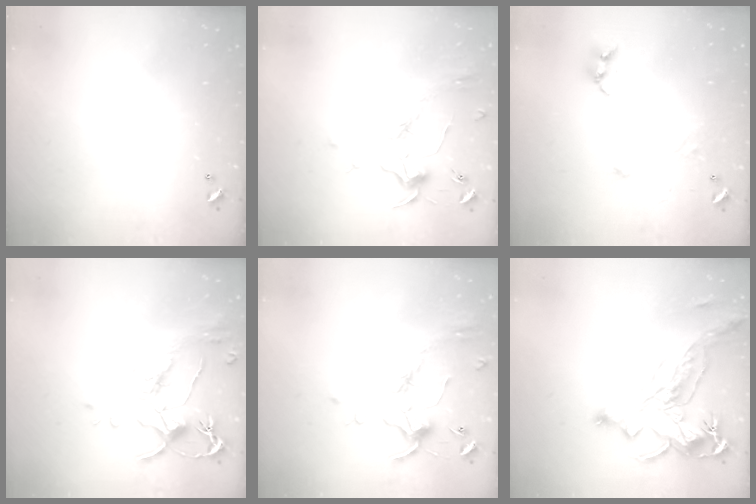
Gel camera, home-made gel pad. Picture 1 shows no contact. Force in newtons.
{"total": 1.9, "press": 1.7, "slide": 0.7}
{"total": 0.8, "press": 0.7, "slide": 0.4}
{"total": 2.5, "press": 2.1, "slide": 1.3}
{"total": 0.9, "press": 0.5, "slide": 0.7}
{"total": 2.9, "press": 2.5, "slide": 1.3}